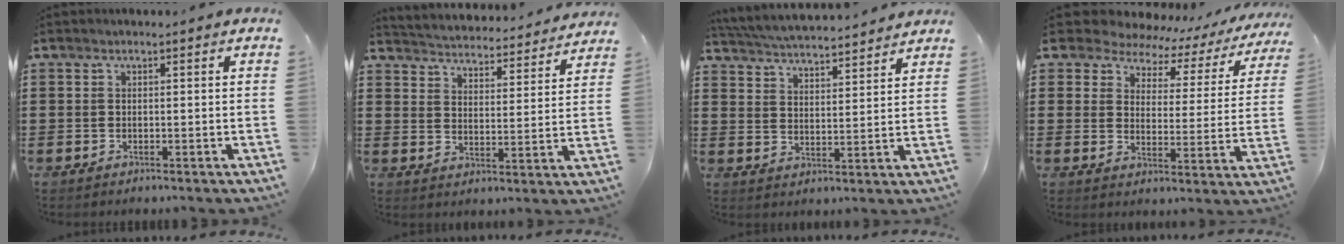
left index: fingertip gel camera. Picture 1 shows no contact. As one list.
[{"total": 3.9, "force": [3.9, -0.3, -0.1], "torque": [-0.023, -0.038, 0.061]}, {"total": 4.8, "force": [4.7, -0.1, 0.7], "torque": [-0.036, -0.032, 0.080]}, {"total": 5.2, "force": [4.7, 2.2, 1.0], "torque": [-0.043, -0.028, 0.077]}]